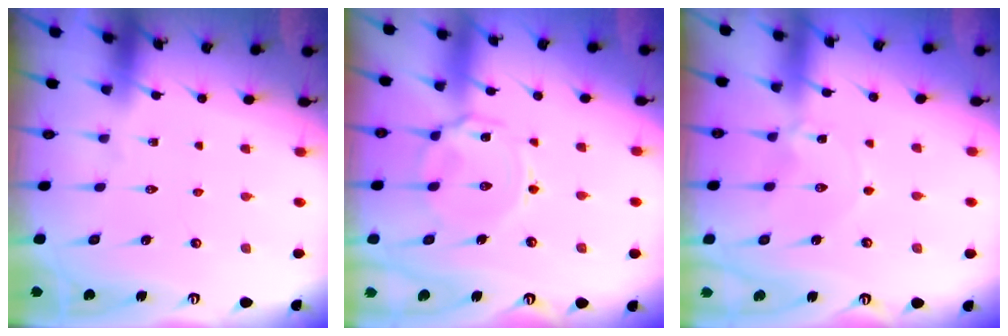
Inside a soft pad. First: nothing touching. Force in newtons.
{"total": 5.7, "press": 5.7, "slide": 0.5}
{"total": 0.0}